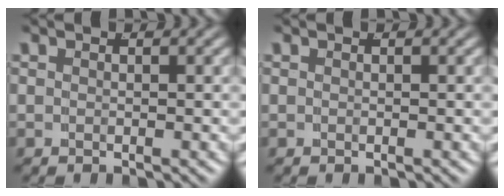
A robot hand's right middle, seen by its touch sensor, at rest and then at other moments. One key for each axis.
{"total": 0.0}